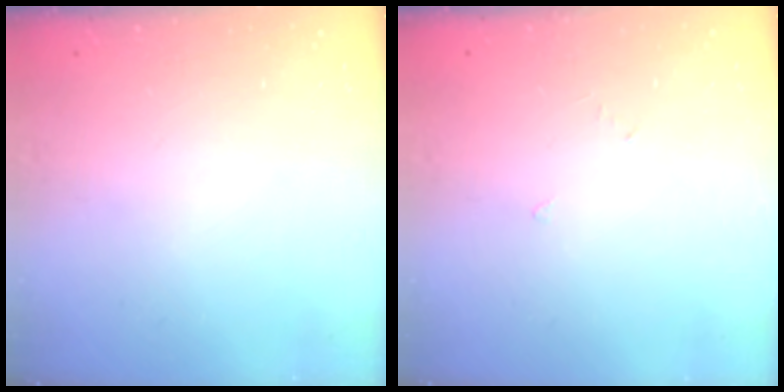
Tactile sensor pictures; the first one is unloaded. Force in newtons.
{"total": 2.6, "press": 2.6, "slide": 0.3}